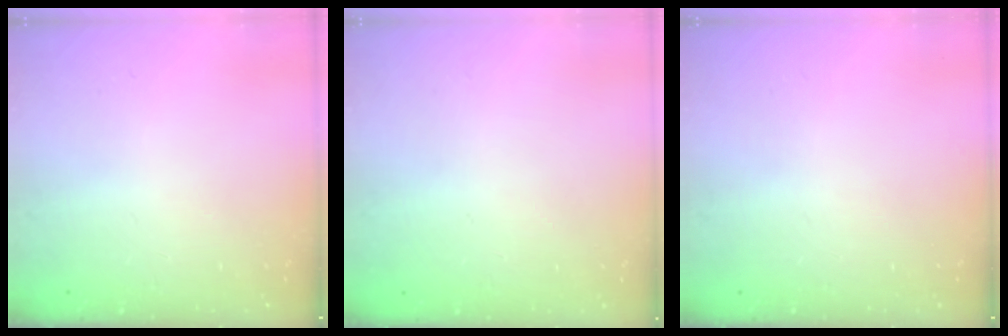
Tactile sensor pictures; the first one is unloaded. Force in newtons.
{"total": 0.7, "press": 0.6, "slide": 0.3}
{"total": 0.0}